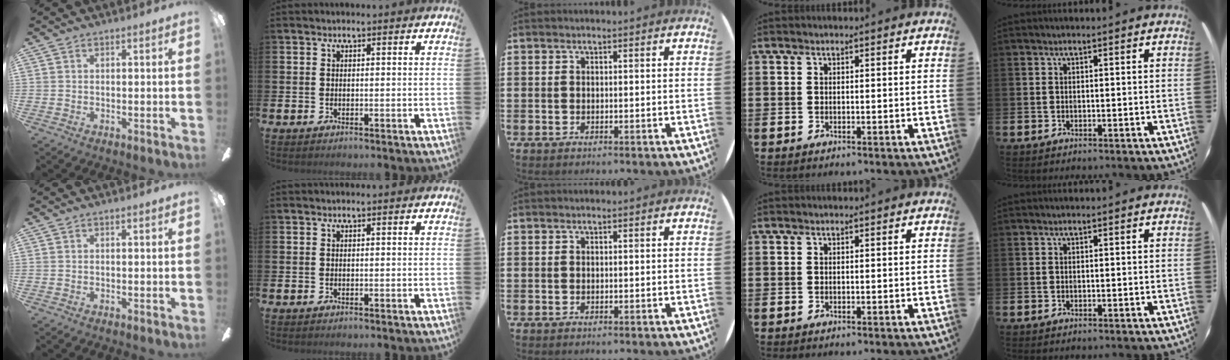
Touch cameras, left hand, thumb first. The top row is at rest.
{}